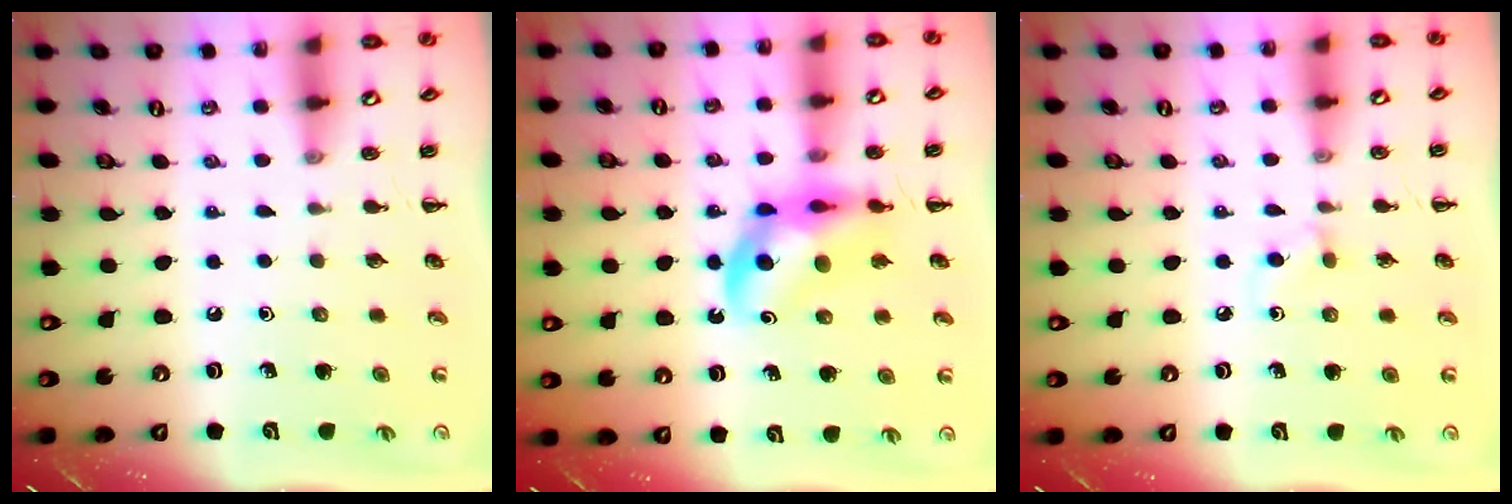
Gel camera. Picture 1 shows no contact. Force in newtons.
{"total": 12.1, "press": 11.6, "slide": 3.4}
{"total": 4.1, "press": 3.7, "slide": 1.8}